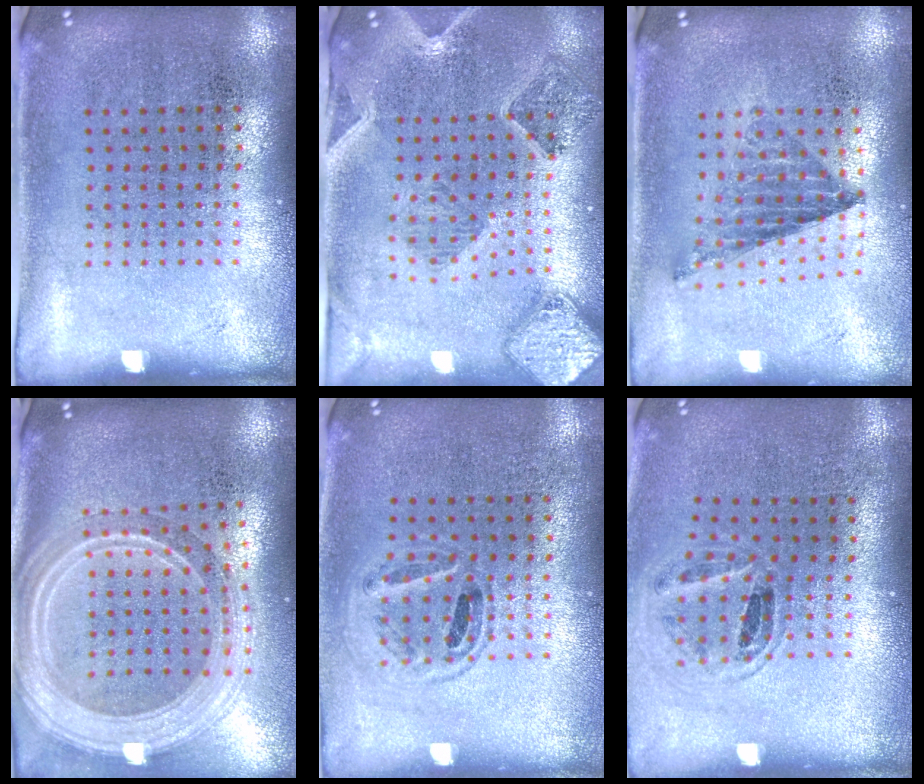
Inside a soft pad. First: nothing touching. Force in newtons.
{"total": 1.7, "press": 1.6, "slide": 0.4}
{"total": 0.9, "press": 0.9, "slide": 0.0}
{"total": 2.9, "press": 2.4, "slide": 1.6}
{"total": 0.9, "press": 0.8, "slide": 0.3}
{"total": 0.9, "press": 0.9, "slide": 0.2}